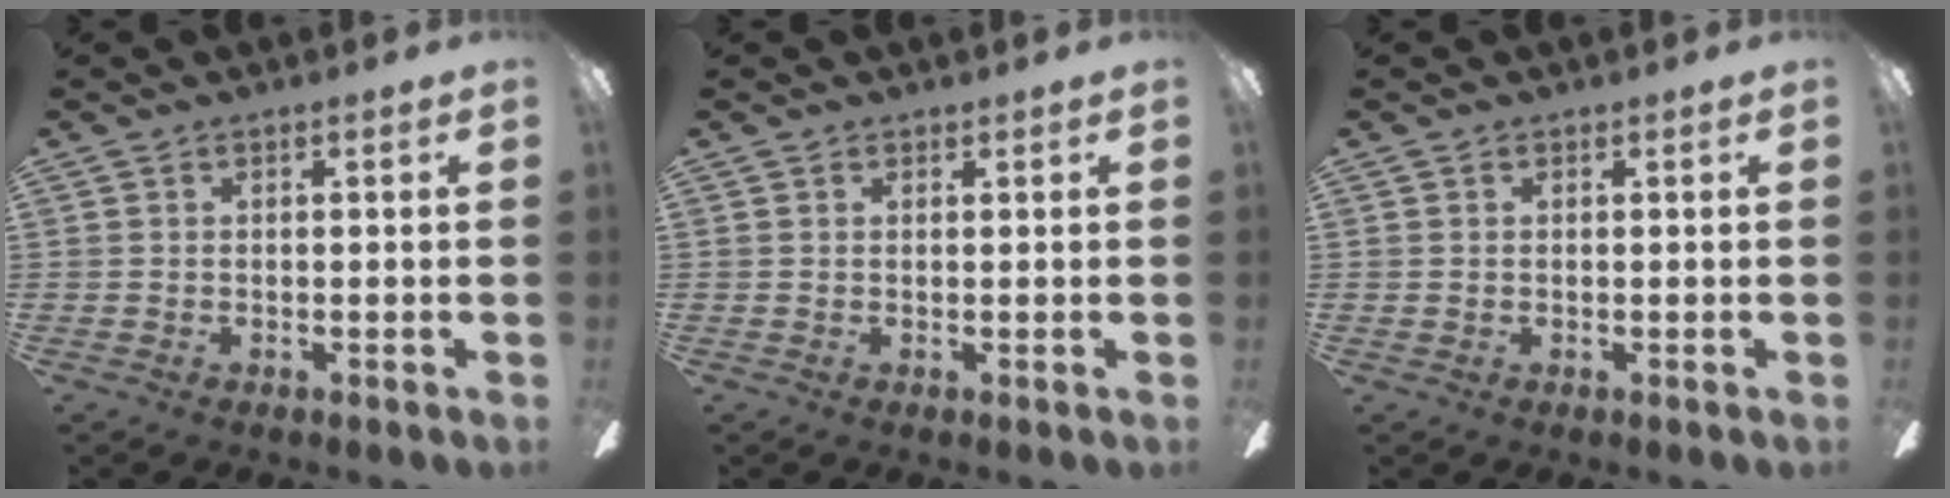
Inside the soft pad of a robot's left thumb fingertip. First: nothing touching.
{"total": 0.7, "force": [0.6, 0.4, 0.0], "torque": [-0.001, 0.001, 0.011]}
{"total": 0.6, "force": [0.4, 0.5, 0.1], "torque": [-0.002, 0.003, 0.006]}